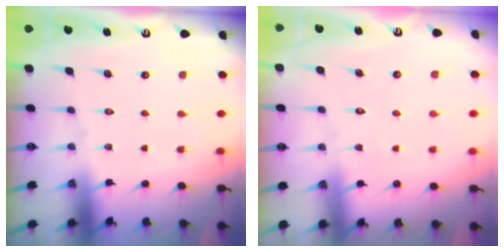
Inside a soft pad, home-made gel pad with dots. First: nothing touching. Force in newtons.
{"total": 5.0, "press": 5.0, "slide": 0.5}